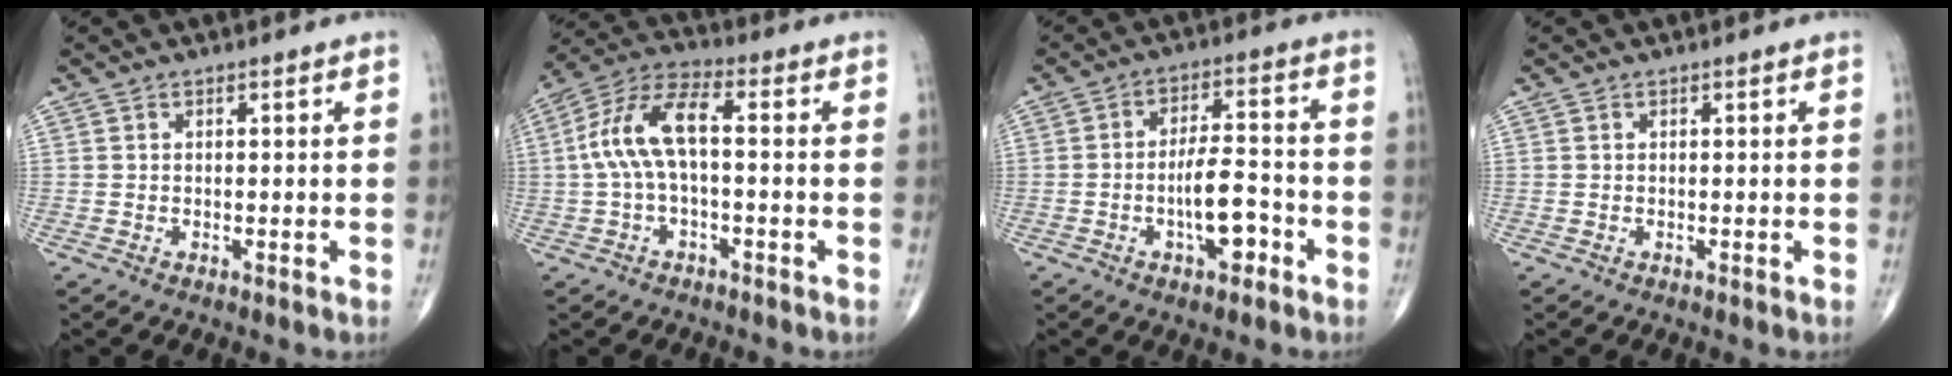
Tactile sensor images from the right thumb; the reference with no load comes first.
{"total": 10.9, "force": [0.0, 4.6, 9.9], "torque": [-0.211, 0.042, -0.007]}
{"total": 8.3, "force": [-2.9, 3.2, 7.0], "torque": [-0.109, 0.027, -0.050]}
{"total": 0.0}